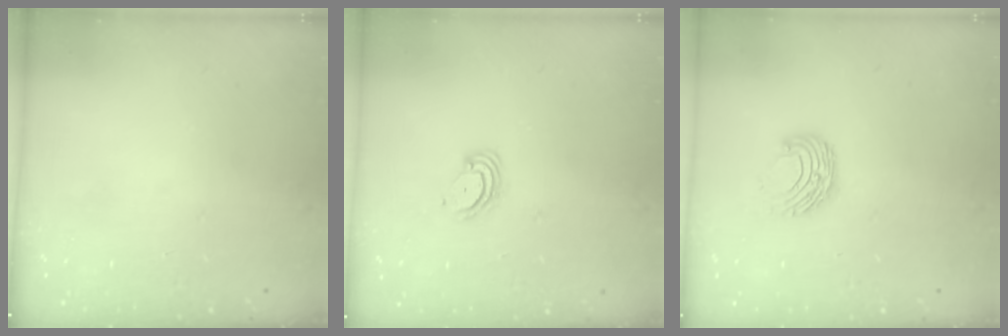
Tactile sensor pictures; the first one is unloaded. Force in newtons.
{"total": 3.8, "press": 3.8, "slide": 0.3}
{"total": 7.2, "press": 7.2, "slide": 0.8}